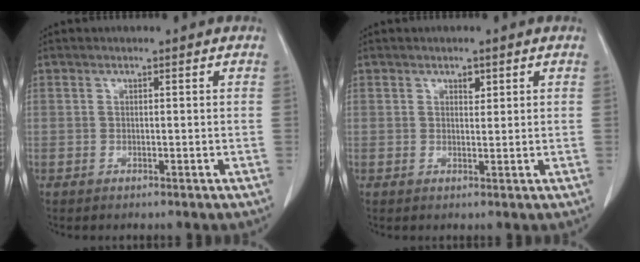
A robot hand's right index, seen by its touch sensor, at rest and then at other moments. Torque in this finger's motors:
{"motor_torque": [0.02, 0.02, 0.00, 0.01]}